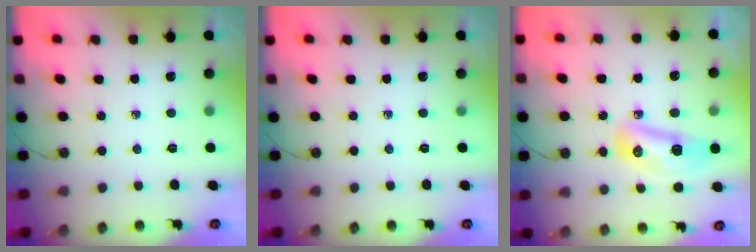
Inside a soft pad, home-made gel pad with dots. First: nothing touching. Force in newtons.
{"total": 0.0}
{"total": 11.4, "press": 10.8, "slide": 3.8}